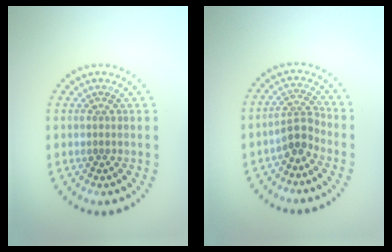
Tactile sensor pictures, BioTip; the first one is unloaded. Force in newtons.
{"total": 2.5, "press": 1.7, "slide": 1.8}